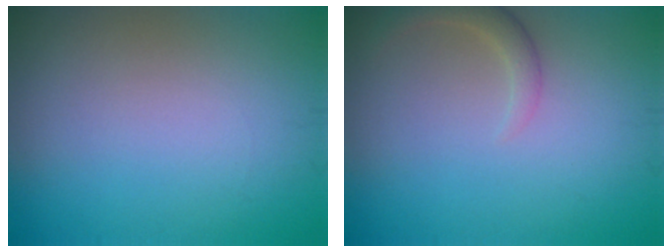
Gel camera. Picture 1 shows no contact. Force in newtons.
{"total": 1.9, "press": 1.9, "slide": 0.2}